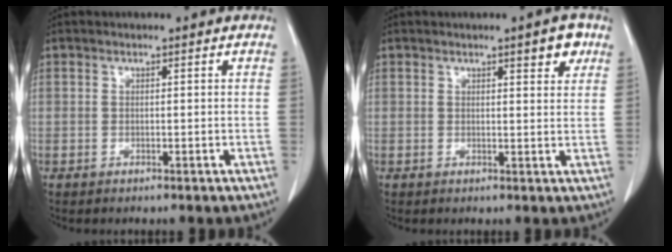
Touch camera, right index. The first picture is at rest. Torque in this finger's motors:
{"motor_torque": [0.03, 0.07, 0.03, 0.01]}